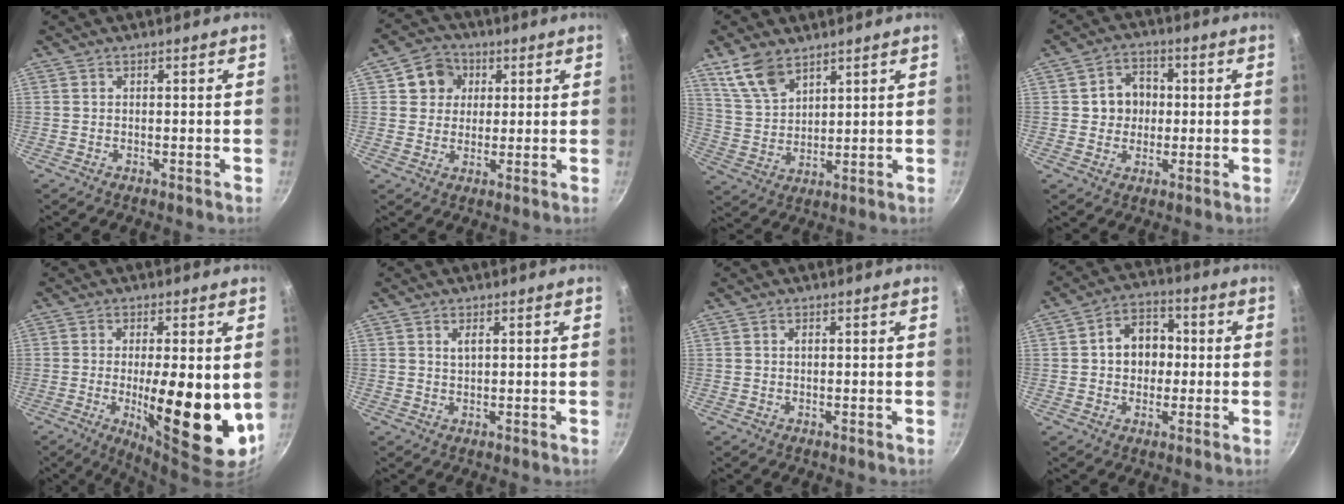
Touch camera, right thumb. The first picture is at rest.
{"total": 7.1, "force": [2.3, 6.3, 2.3], "torque": [0.002, 0.007, 0.030]}
{"total": 8.5, "force": [5.9, 4.2, 4.4], "torque": [-0.073, -0.021, 0.129]}
{"total": 5.6, "force": [0.6, 4.8, 2.8], "torque": [-0.013, 0.004, 0.004]}
{"total": 15.5, "force": [-1.5, 4.7, 14.7], "torque": [-0.204, -0.011, -0.014]}
{"total": 1.8, "force": [0.7, 0.8, 1.4], "torque": [-0.024, -0.002, 0.015]}
{"total": 0.6, "force": [0.2, 0.5, 0.4], "torque": [-0.006, 0.004, 0.004]}
{"total": 9.3, "force": [0.5, 7.2, 5.8], "torque": [-0.048, 0.016, -0.003]}